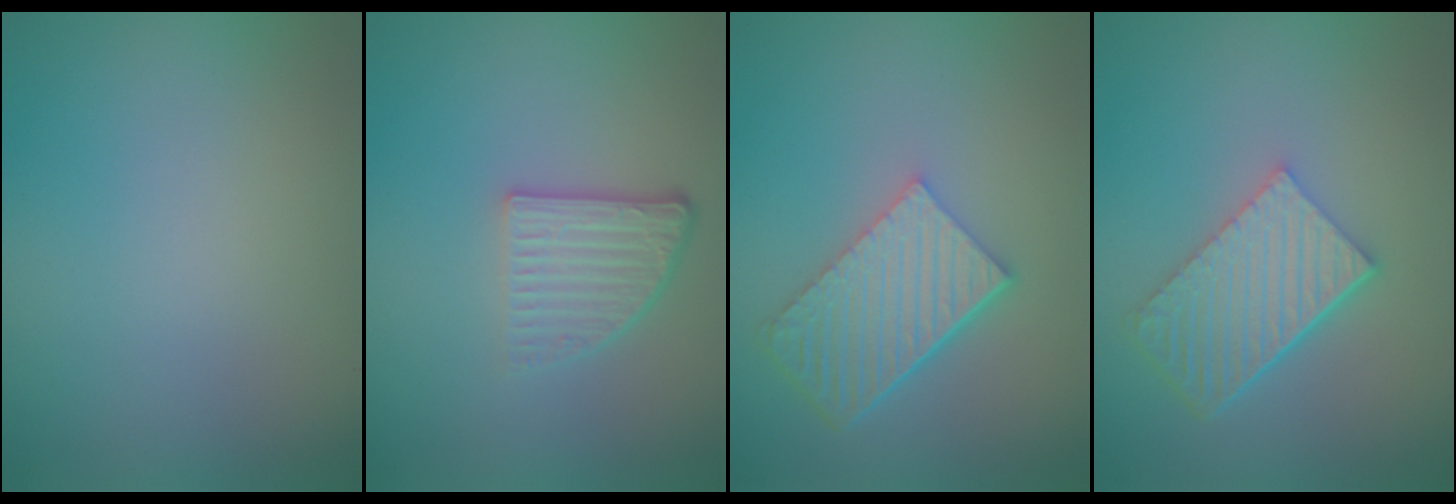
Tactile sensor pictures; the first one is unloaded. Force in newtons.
{"total": 3.8, "press": 2.5, "slide": 2.9}
{"total": 6.2, "press": 4.4, "slide": 4.3}
{"total": 6.0, "press": 4.2, "slide": 4.2}